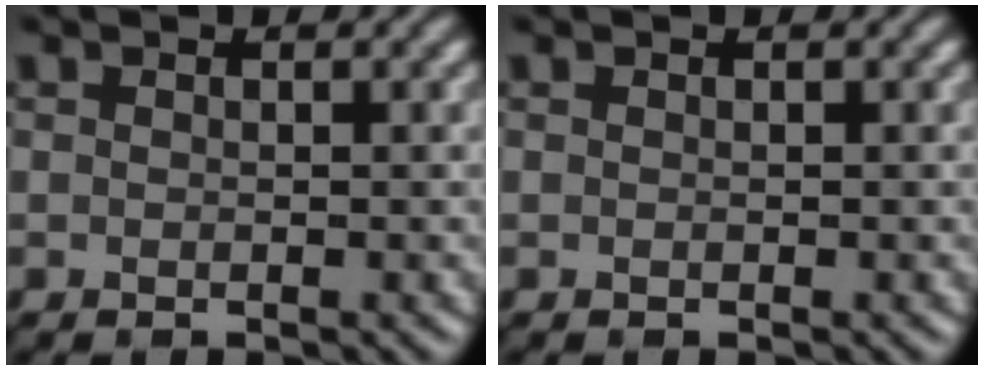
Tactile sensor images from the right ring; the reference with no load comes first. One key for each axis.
{"total": 0.0}